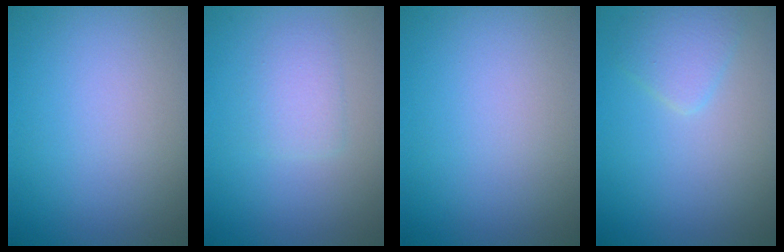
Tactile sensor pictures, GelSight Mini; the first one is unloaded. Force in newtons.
{"total": 1.7, "press": 1.7, "slide": 0.3}
{"total": 0.0}
{"total": 2.2, "press": 2.2, "slide": 0.1}